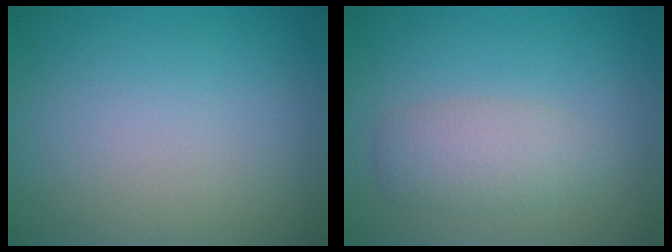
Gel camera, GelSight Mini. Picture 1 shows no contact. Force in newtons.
{"total": 2.8, "press": 2.8, "slide": 0.2}